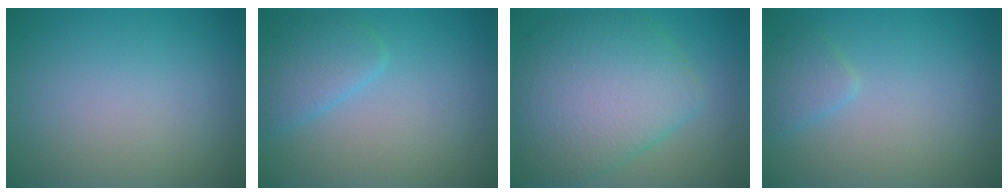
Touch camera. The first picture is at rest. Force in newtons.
{"total": 2.8, "press": 2.8, "slide": 0.2}
{"total": 7.9, "press": 7.9, "slide": 0.3}
{"total": 1.6, "press": 1.6, "slide": 0.1}